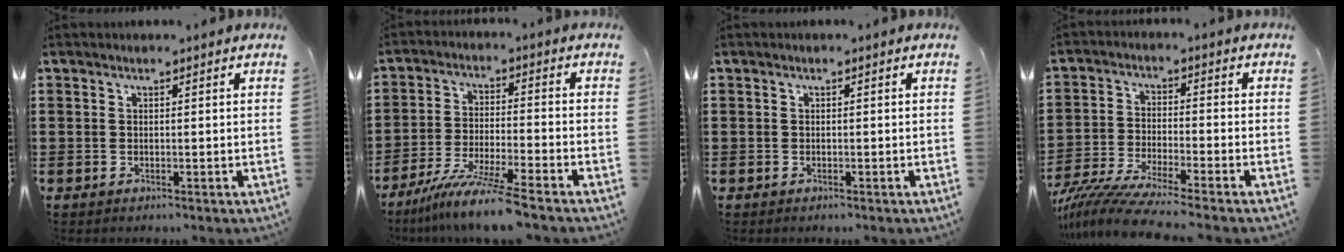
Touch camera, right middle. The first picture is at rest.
{"total": 8.4, "force": [-6.9, -0.6, 4.7], "torque": [-0.094, -0.019, -0.134]}
{"total": 0.0}
{"total": 7.1, "force": [-6.4, -0.1, 3.1], "torque": [-0.077, -0.016, -0.128]}